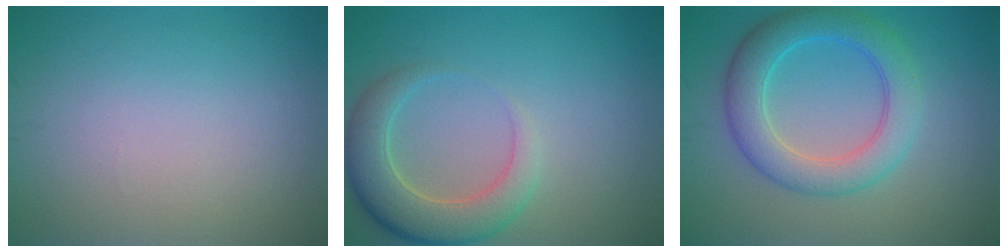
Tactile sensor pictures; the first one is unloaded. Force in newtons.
{"total": 5.3, "press": 5.3, "slide": 0.6}
{"total": 5.7, "press": 5.7, "slide": 0.1}